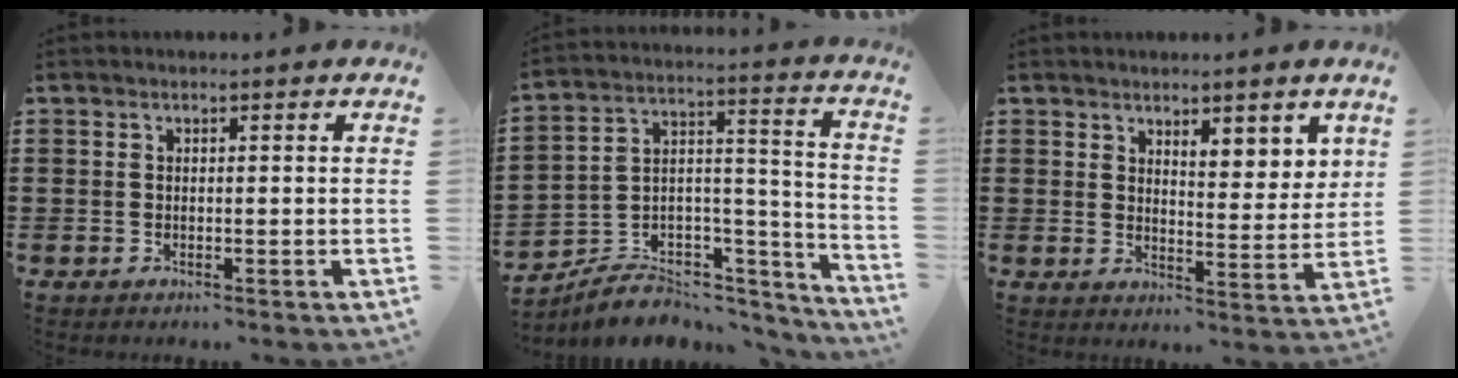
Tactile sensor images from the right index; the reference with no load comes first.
{"total": 5.6, "force": [-4.5, 3.2, 1.0], "torque": [-0.015, 0.006, -0.080]}
{"total": 3.8, "force": [3.3, 1.5, 1.0], "torque": [-0.024, -0.006, 0.058]}